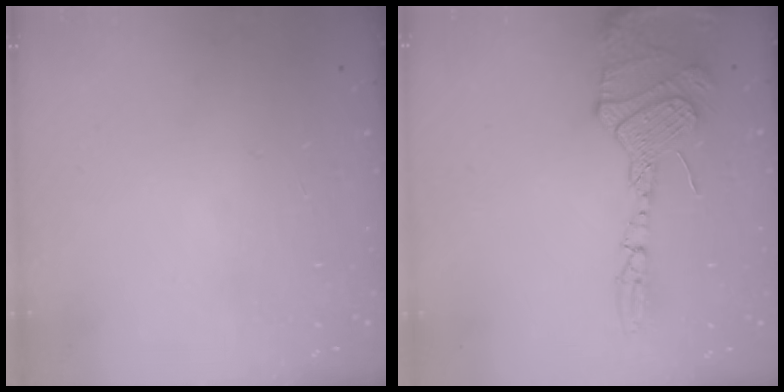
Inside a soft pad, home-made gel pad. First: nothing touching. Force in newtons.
{"total": 25.6, "press": 19.4, "slide": 16.7}